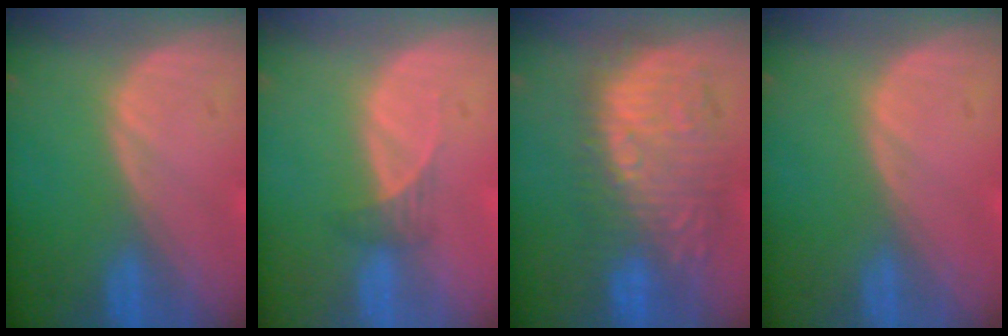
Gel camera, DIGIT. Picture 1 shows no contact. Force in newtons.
{"total": 1.8, "press": 1.6, "slide": 0.8}
{"total": 10.0, "press": 9.9, "slide": 1.7}
{"total": 0.0}